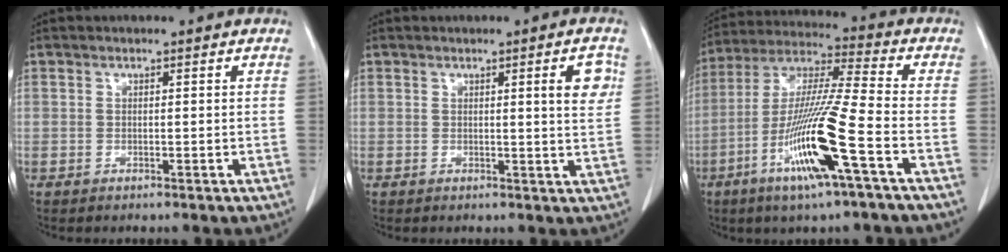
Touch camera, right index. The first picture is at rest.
{"total": 4.2, "force": [1.4, 0.3, 4.0], "torque": [-0.051, -0.006, 0.016]}
{"total": 15.9, "force": [-6.3, -0.3, 14.6], "torque": [-0.295, -0.017, -0.119]}